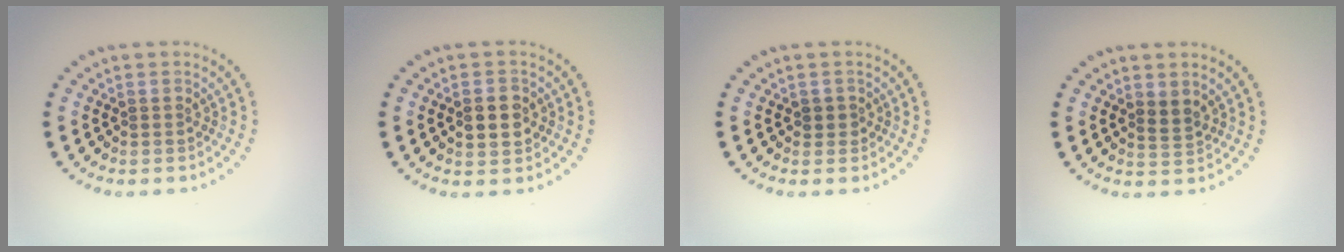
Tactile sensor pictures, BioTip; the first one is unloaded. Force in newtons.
{"total": 2.3, "press": 2.2, "slide": 0.2}
{"total": 1.1, "press": 0.9, "slide": 0.6}
{"total": 1.5, "press": 1.2, "slide": 0.9}